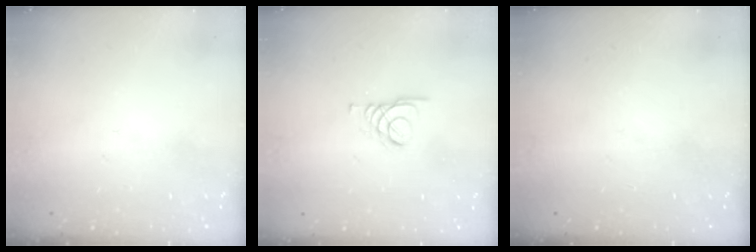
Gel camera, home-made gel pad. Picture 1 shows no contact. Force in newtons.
{"total": 1.4, "press": 1.4, "slide": 0.2}
{"total": 0.0}